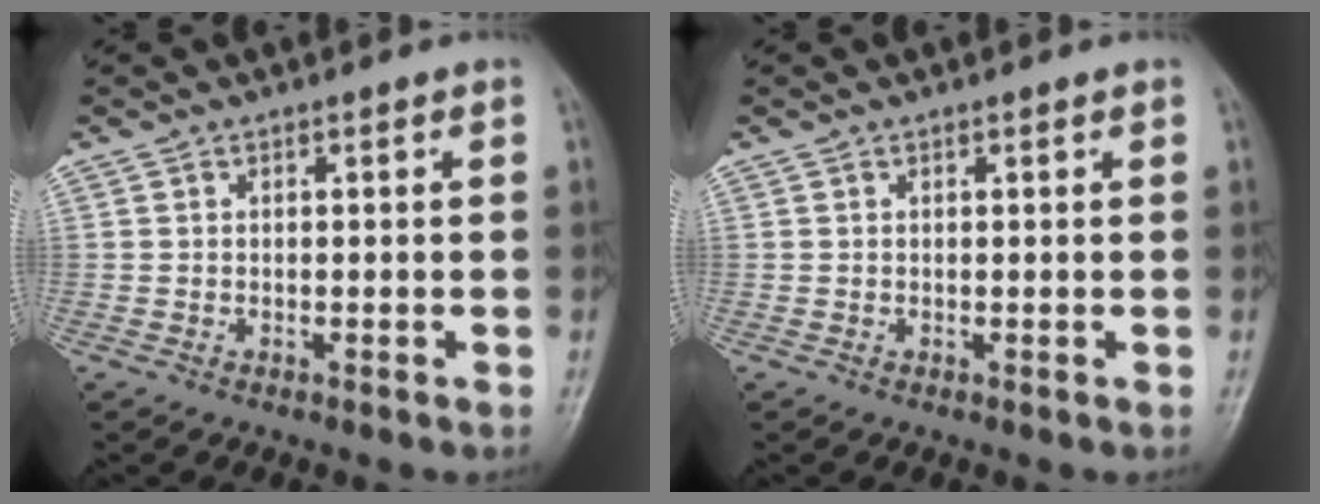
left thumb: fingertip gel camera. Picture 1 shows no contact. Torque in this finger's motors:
{"motor_torque": [-0.15, -0.06, -0.20, -0.15, -0.03]}